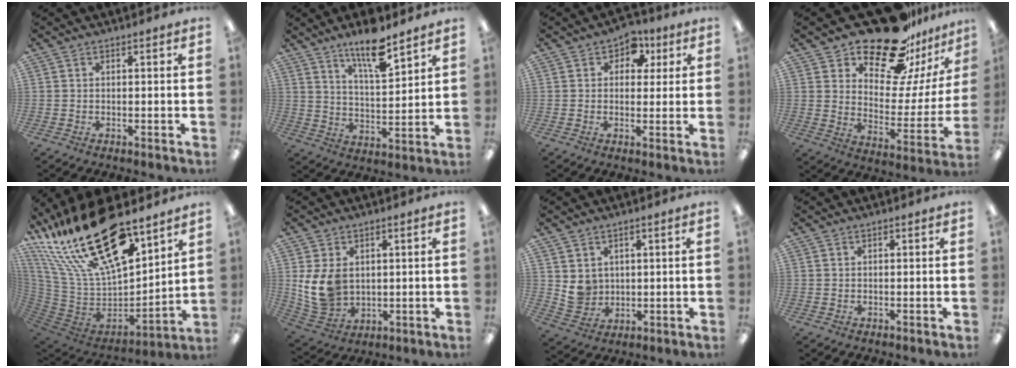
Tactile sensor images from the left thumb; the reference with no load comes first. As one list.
[{"total": 11.5, "force": [8.8, 3.1, 6.8], "torque": [-0.105, -0.055, 0.149]}, {"total": 5.6, "force": [2.3, 4.4, 2.6], "torque": [-0.024, -0.005, 0.035]}, {"total": 21.5, "force": [17.2, 8.7, 9.6], "torque": [-0.156, -0.120, 0.299]}, {"total": 30.5, "force": [20.2, 12.6, 19.1], "torque": [-0.366, -0.125, 0.356]}, {"total": 9.8, "force": [2.0, 7.4, 6.2], "torque": [-0.149, -0.004, 0.039]}, {"total": 5.2, "force": [2.3, 4.5, 1.1], "torque": [-0.018, -0.005, 0.046]}, {"total": 0.0}]